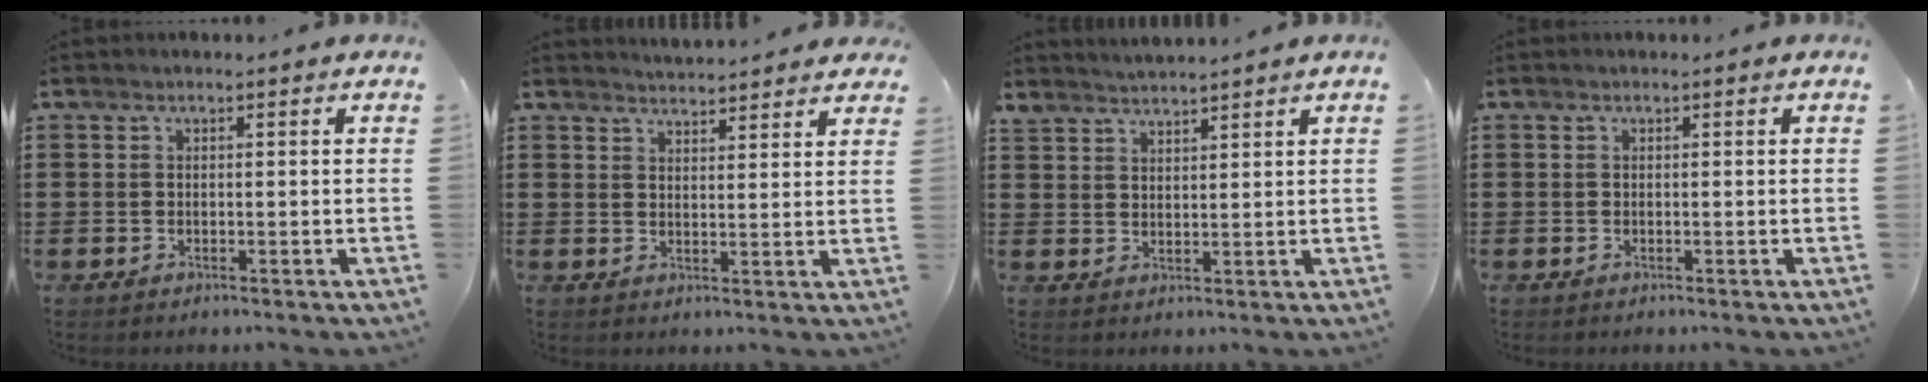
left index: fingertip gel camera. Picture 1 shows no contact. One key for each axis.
{"total": 3.0, "fx": 3.0, "fy": -0.1, "fz": 0.1, "tx": -0.011, "ty": -0.012, "tz": 0.054}
{"total": 2.5, "fx": 2.5, "fy": -0.4, "fz": -0.4, "tx": 0.001, "ty": -0.009, "tz": 0.048}
{"total": 0.0}